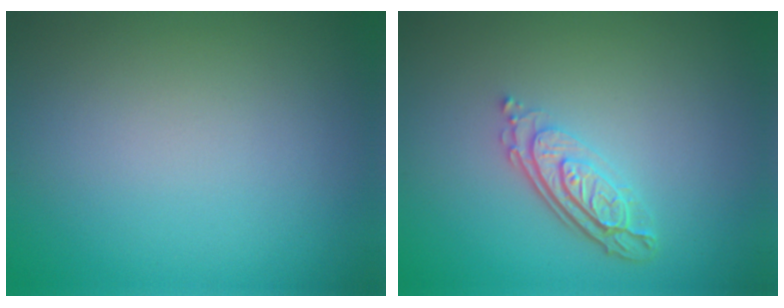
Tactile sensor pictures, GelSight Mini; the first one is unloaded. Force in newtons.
{"total": 3.7, "press": 2.7, "slide": 2.5}